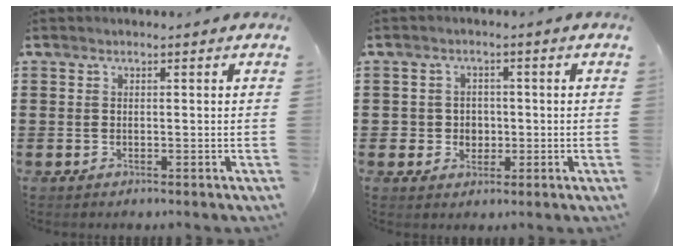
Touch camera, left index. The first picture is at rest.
{"total": 2.8, "force": [-0.4, 2.7, 0.6], "torque": [-0.026, 0.007, -0.013]}